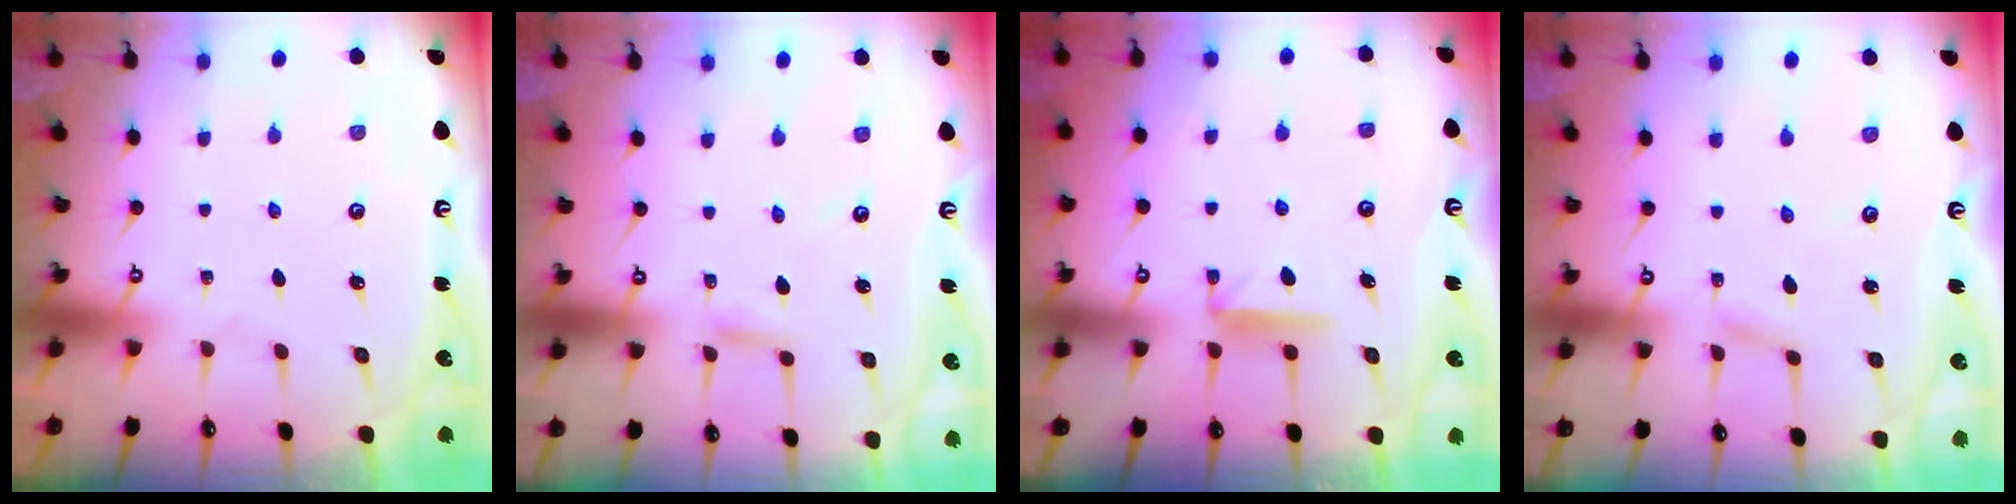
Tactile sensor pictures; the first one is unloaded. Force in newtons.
{"total": 4.8, "press": 4.7, "slide": 0.3}
{"total": 6.7, "press": 6.7, "slide": 0.2}
{"total": 2.1, "press": 2.1, "slide": 0.1}